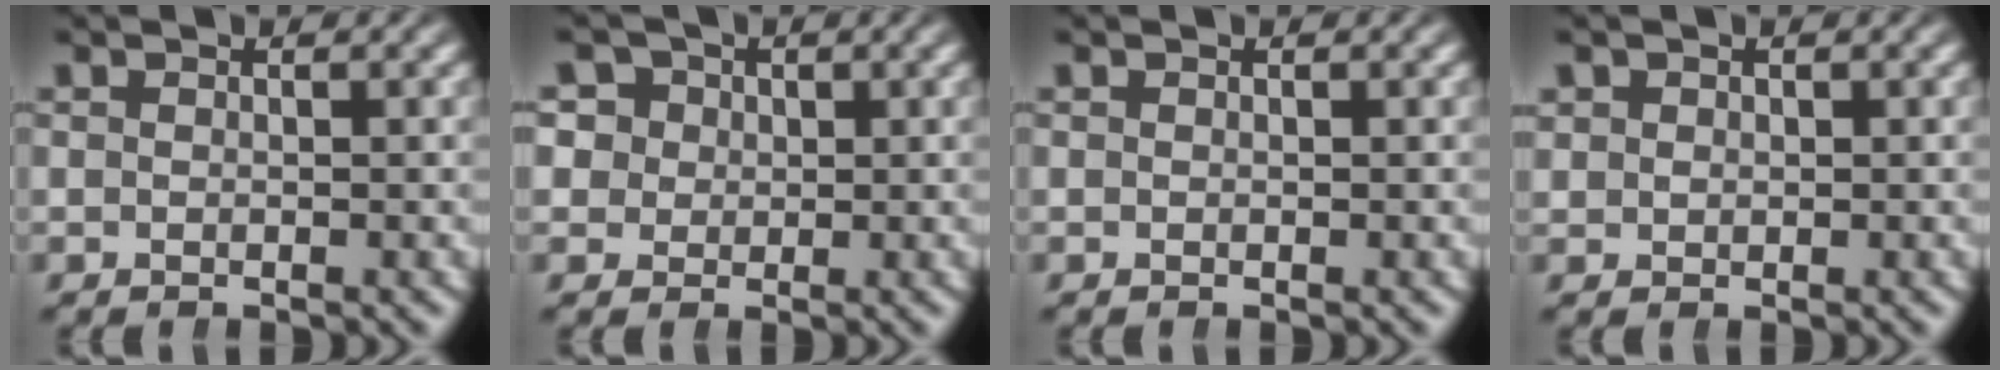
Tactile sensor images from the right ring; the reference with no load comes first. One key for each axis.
{"total": 6.6, "fx": 1.7, "fy": 5.8, "fz": 2.8, "tx": -0.066, "ty": -0.005, "tz": 0.029}
{"total": 0.0}
{"total": 1.2, "fx": 0.7, "fy": 0.9, "fz": 0.3, "tx": -0.009, "ty": -0.009, "tz": 0.024}